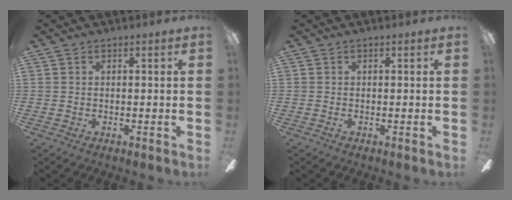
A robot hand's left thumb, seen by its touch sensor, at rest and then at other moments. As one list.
[{"total": 0.0}]